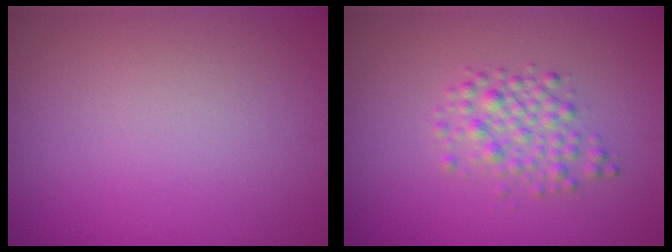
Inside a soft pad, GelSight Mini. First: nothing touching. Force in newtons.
{"total": 2.6, "press": 2.6, "slide": 0.0}